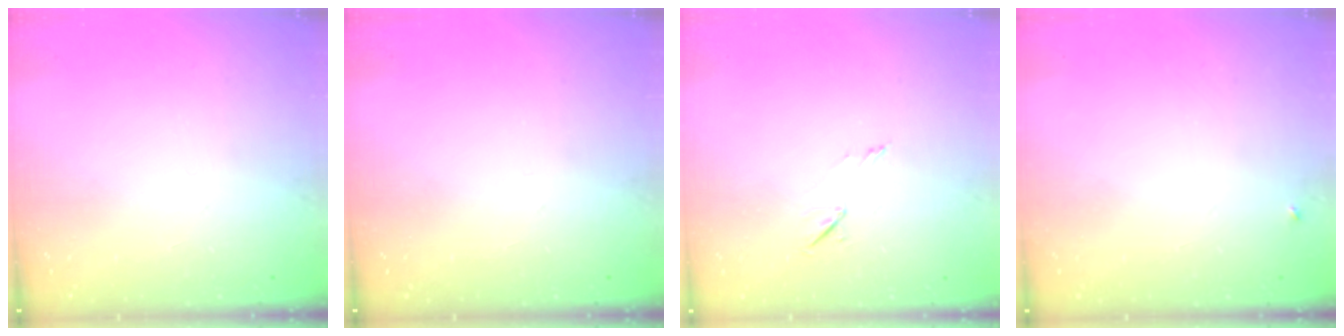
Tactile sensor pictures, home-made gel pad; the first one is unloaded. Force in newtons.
{"total": 0.0}
{"total": 5.5, "press": 5.3, "slide": 1.5}
{"total": 3.5, "press": 3.4, "slide": 0.5}